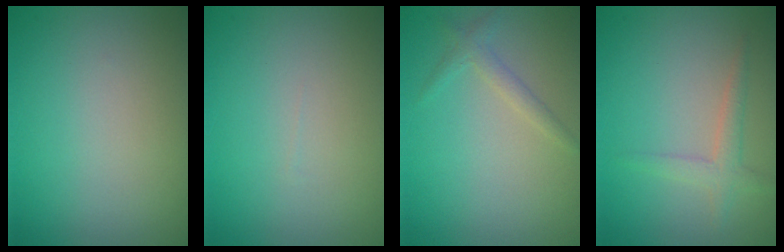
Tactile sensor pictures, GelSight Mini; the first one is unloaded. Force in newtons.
{"total": 0.0}
{"total": 1.3, "press": 1.3, "slide": 0.0}
{"total": 1.8, "press": 1.8, "slide": 0.0}